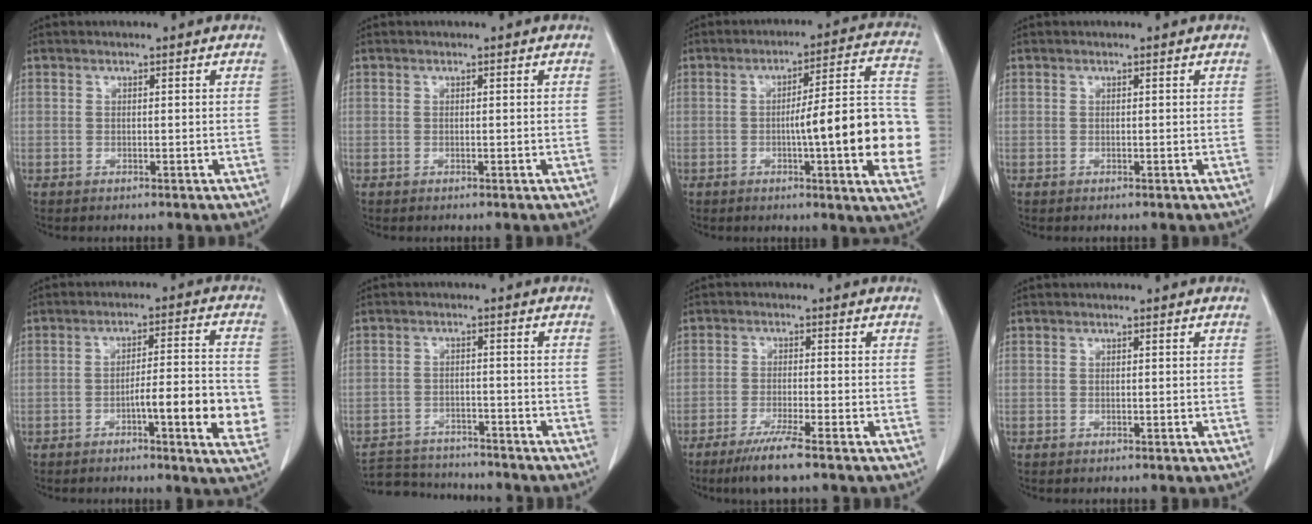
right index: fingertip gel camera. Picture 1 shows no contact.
{"total": 0.0}
{"total": 17.1, "force": [-2.6, 1.7, 16.8], "torque": [-0.172, 0.024, -0.032]}
{"total": 0.0}
{"total": 10.9, "force": [-3.0, 1.0, 10.4], "torque": [-0.141, 0.004, -0.043]}
{"total": 9.3, "force": [-8.9, 1.9, 1.6], "torque": [-0.023, 0.003, -0.139]}
{"total": 5.7, "force": [-4.0, -0.5, 4.0], "torque": [-0.076, -0.016, -0.075]}
{"total": 0.0}